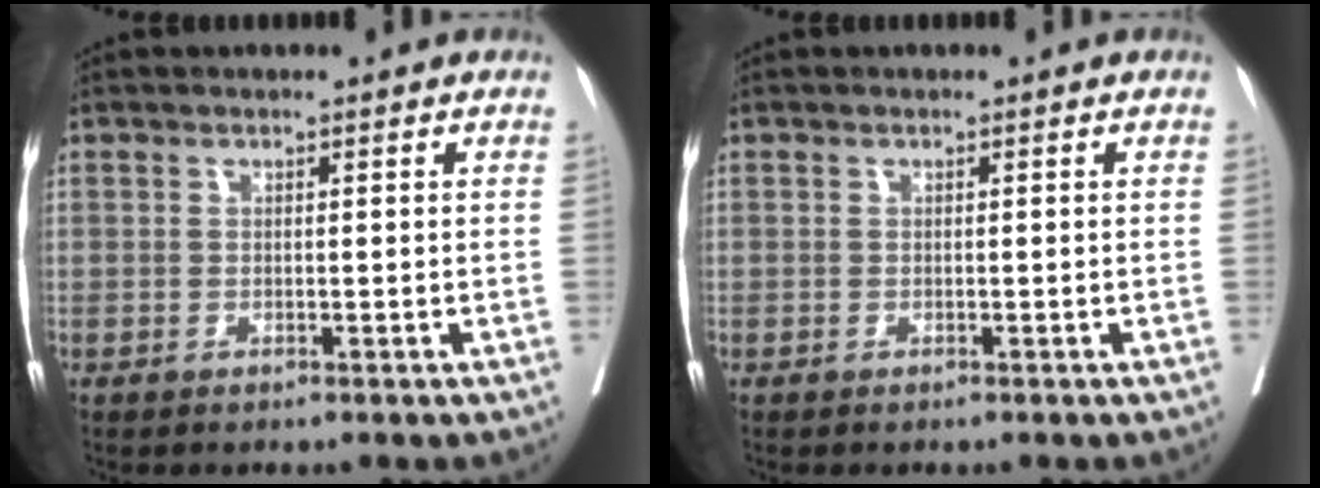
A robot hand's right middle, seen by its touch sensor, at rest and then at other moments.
{"total": 0.0}